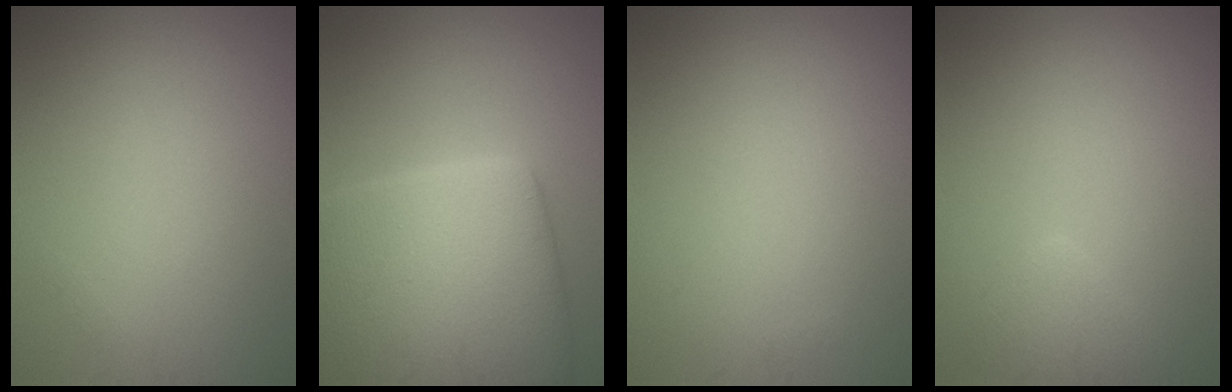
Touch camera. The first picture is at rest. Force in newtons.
{"total": 12.9, "press": 12.9, "slide": 0.7}
{"total": 0.0}
{"total": 1.5, "press": 1.5, "slide": 0.0}